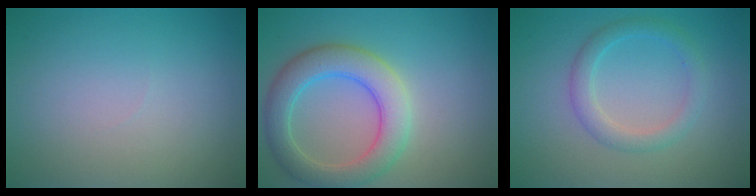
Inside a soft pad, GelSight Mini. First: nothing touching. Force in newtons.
{"total": 5.6, "press": 5.6, "slide": 0.7}
{"total": 2.4, "press": 2.4, "slide": 0.2}